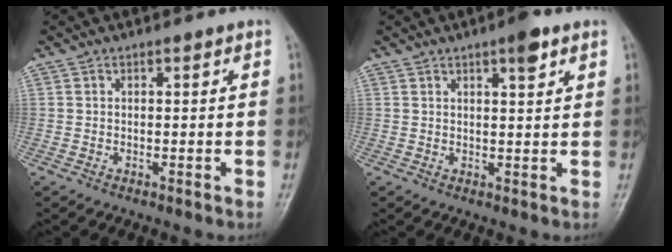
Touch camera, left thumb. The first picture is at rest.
{"total": 3.9, "force": [2.3, 1.0, 3.0], "torque": [-0.039, -0.010, 0.031]}